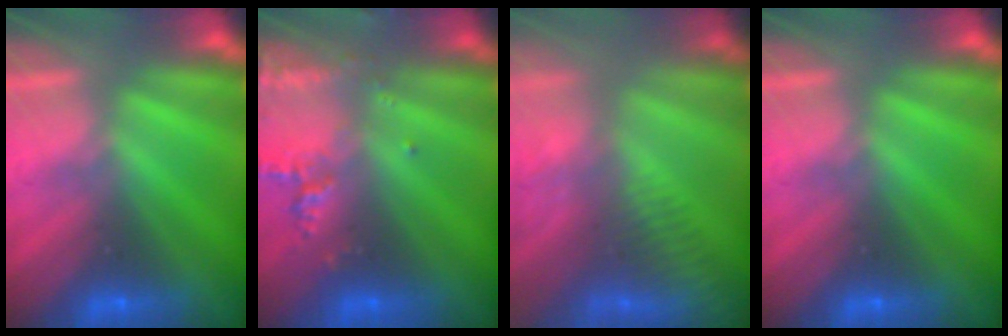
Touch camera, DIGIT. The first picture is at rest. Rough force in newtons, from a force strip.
{"total": 2.4}
{"total": 3.4}
{"total": 0.0}